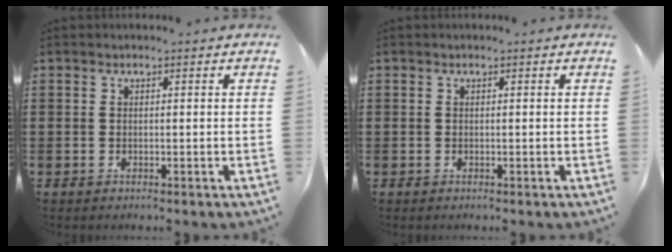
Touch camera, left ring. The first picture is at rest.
{"total": 0.0}